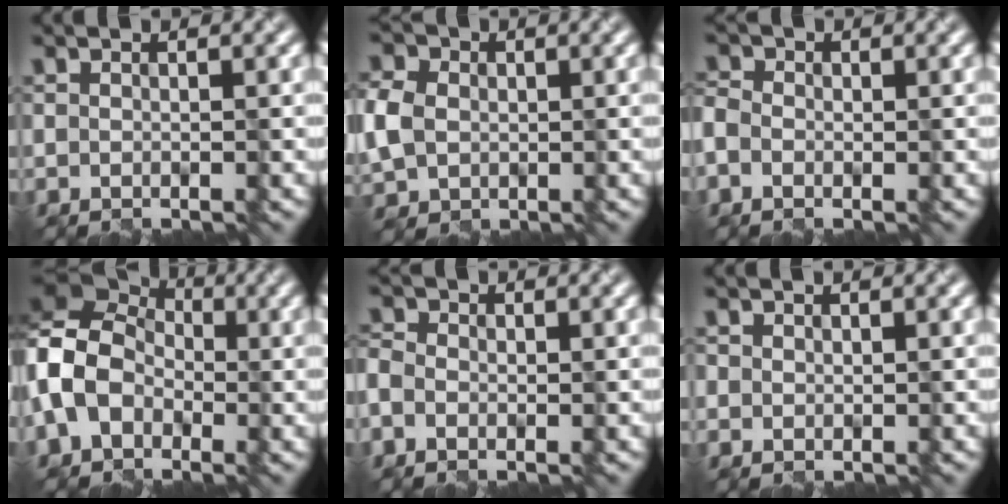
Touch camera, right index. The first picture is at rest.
{"total": 3.6, "force": [0.4, 3.3, 1.5], "torque": [-0.078, 0.011, 0.014]}
{"total": 1.8, "force": [-0.7, 1.5, 0.8], "torque": [-0.027, 0.010, -0.014]}
{"total": 9.0, "force": [-1.2, 7.4, 4.9], "torque": [-0.128, 0.029, -0.051]}
{"total": 1.9, "force": [-0.8, 1.5, 0.9], "torque": [-0.030, 0.010, -0.016]}
{"total": 0.6, "force": [0.1, -0.1, -0.6], "torque": [-0.005, 0.004, 0.008]}